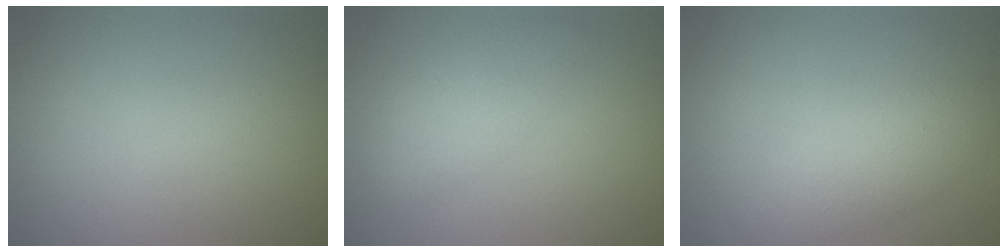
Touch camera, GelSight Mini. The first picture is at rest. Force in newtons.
{"total": 1.9, "press": 1.9, "slide": 0.2}
{"total": 3.0, "press": 3.0, "slide": 0.1}